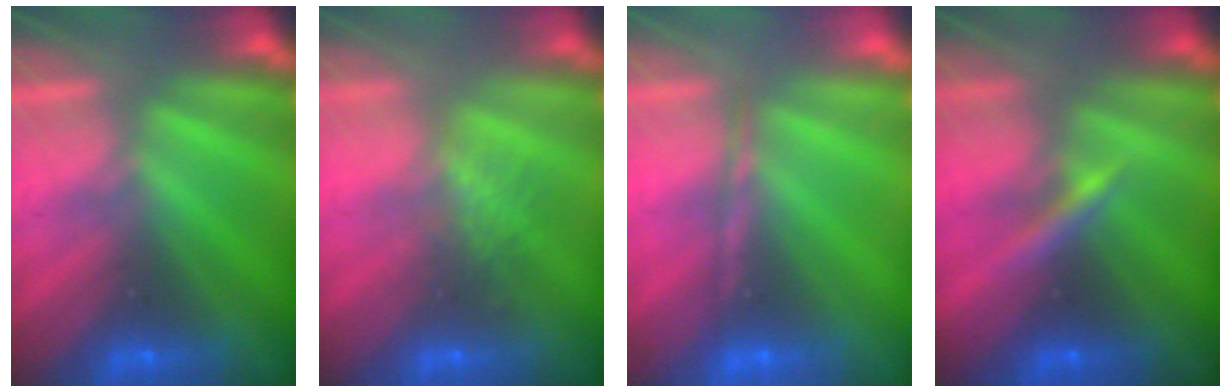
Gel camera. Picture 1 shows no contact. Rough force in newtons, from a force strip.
{"total": 2.7}
{"total": 1.7}
{"total": 2.9}